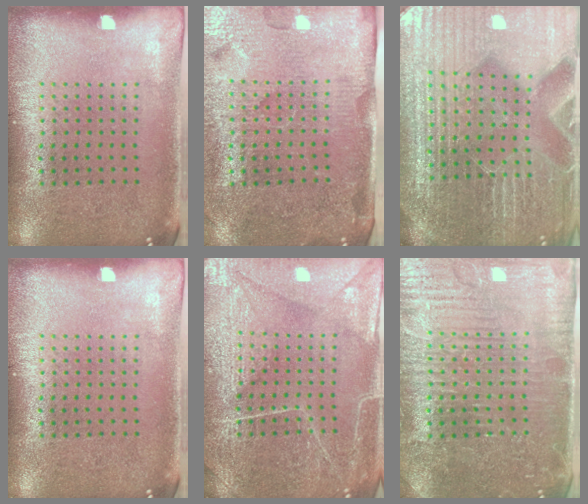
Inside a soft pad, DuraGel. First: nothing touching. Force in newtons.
{"total": 4.4, "press": 4.1, "slide": 1.7}
{"total": 5.7, "press": 5.2, "slide": 2.3}
{"total": 0.0}
{"total": 5.9, "press": 5.9, "slide": 0.7}
{"total": 4.7, "press": 4.6, "slide": 1.3}